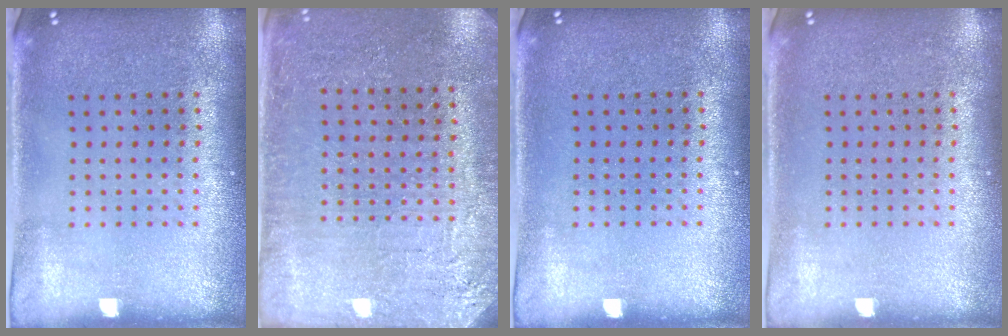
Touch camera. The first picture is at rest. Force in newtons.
{"total": 2.7, "press": 2.7, "slide": 0.4}
{"total": 0.0}
{"total": 0.0}